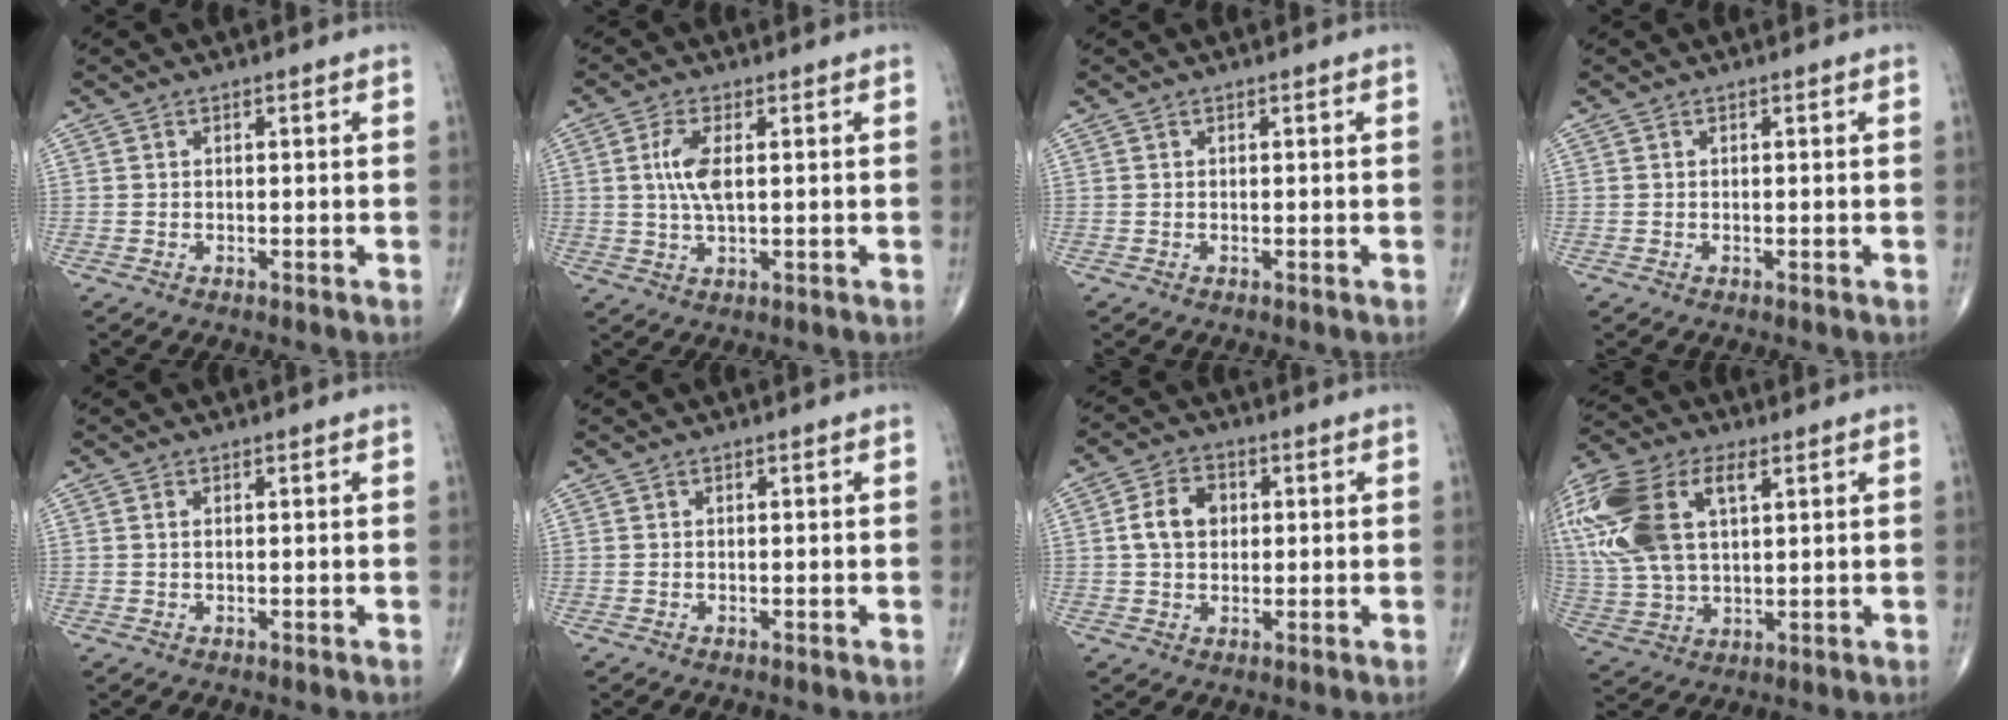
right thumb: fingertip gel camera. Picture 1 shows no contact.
{"total": 5.7, "force": [0.9, 2.2, 5.2], "torque": [-0.118, 0.000, 0.018]}
{"total": 0.0}
{"total": 0.0}
{"total": 0.6, "force": [0.2, 0.3, 0.5], "torque": [-0.013, 0.004, 0.003]}
{"total": 0.0}
{"total": 6.8, "force": [0.9, 4.9, 4.5], "torque": [-0.072, 0.010, 0.012]}
{"total": 22.3, "force": [7.3, 12.4, 17.0], "torque": [-0.408, 0.016, 0.137]}